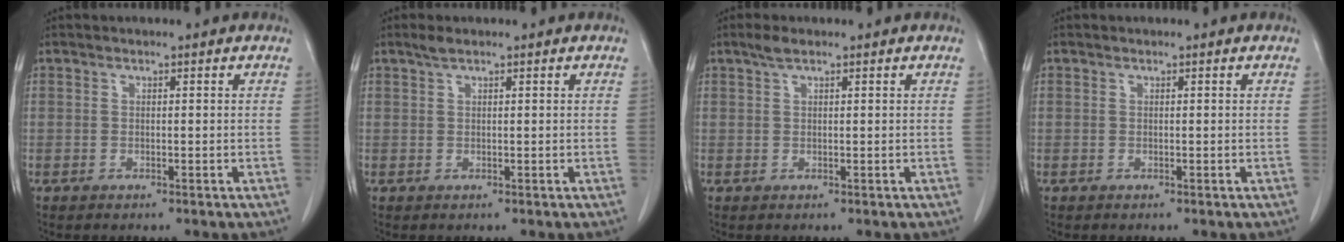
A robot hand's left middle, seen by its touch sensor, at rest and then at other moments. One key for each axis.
{"total": 1.2, "fx": 0.9, "fy": 0.1, "fz": 0.8, "tx": -0.021, "ty": 0.006, "tz": 0.021}
{"total": 1.2, "fx": 0.9, "fy": 0.4, "fz": 0.7, "tx": -0.017, "ty": 0.005, "tz": 0.018}
{"total": 0.0}